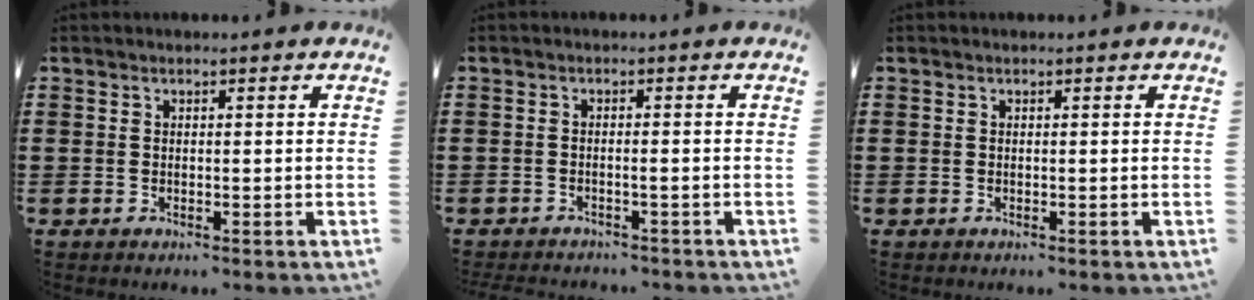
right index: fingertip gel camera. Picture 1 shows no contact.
{"total": 1.3, "force": [-1.2, 0.1, 0.3], "torque": [-0.010, -0.001, -0.024]}
{"total": 0.0}